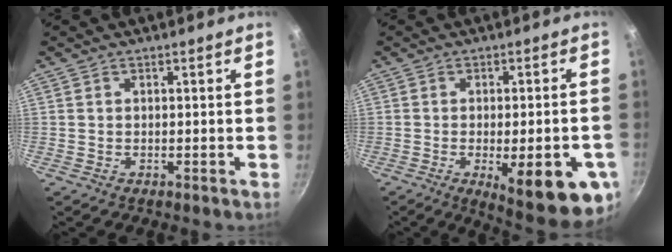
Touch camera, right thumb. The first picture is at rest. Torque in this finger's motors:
{"motor_torque": [0.17, 0.62, 0.03, -0.32, 0.26]}